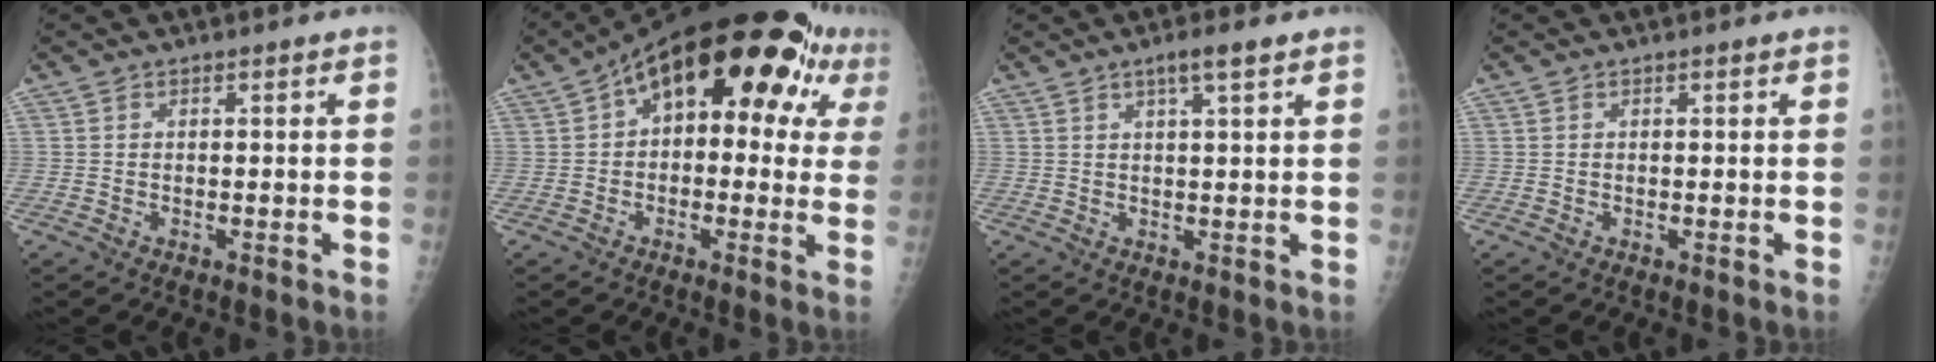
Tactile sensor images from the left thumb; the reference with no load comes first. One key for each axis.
{"total": 20.3, "fx": 7.1, "fy": 10.8, "fz": 15.7, "tx": -0.181, "ty": 0.040, "tz": 0.088}
{"total": 3.7, "fx": 2.2, "fy": 0.4, "fz": 3.0, "tx": -0.053, "ty": -0.005, "tz": 0.040}
{"total": 0.0}